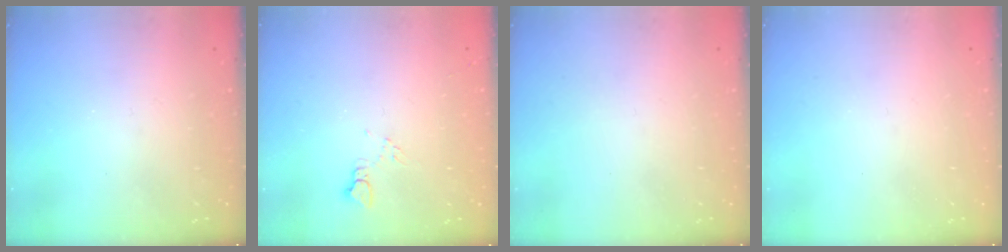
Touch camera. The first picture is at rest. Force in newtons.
{"total": 4.6, "press": 4.6, "slide": 0.6}
{"total": 0.0}
{"total": 0.0}